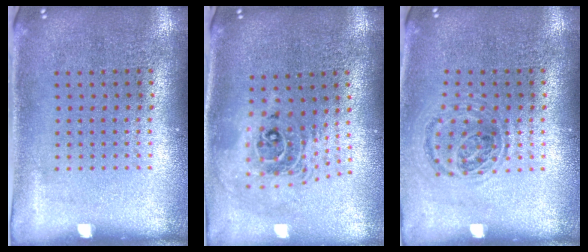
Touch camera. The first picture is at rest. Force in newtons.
{"total": 2.1, "press": 1.6, "slide": 1.4}
{"total": 0.9, "press": 0.9, "slide": 0.3}